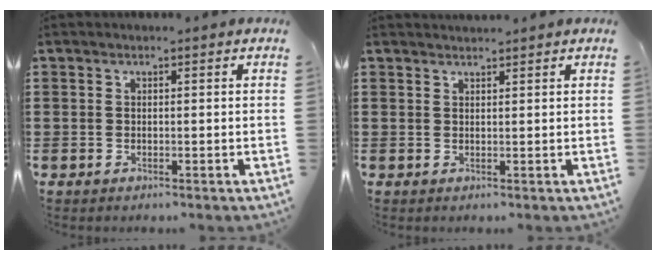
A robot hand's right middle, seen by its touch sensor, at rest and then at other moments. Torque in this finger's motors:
{"motor_torque": [-0.13, -0.06, 0.02, -0.02]}